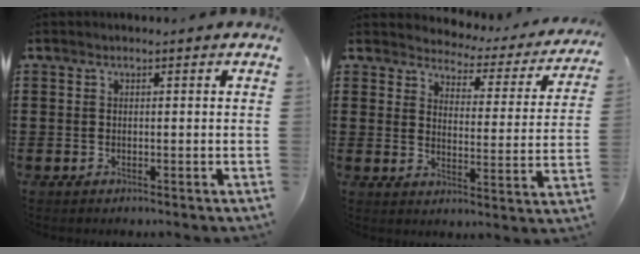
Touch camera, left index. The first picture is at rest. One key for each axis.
{"total": 2.6, "fx": 2.5, "fy": 0.6, "fz": 0.0, "tx": -0.023, "ty": -0.026, "tz": 0.034}